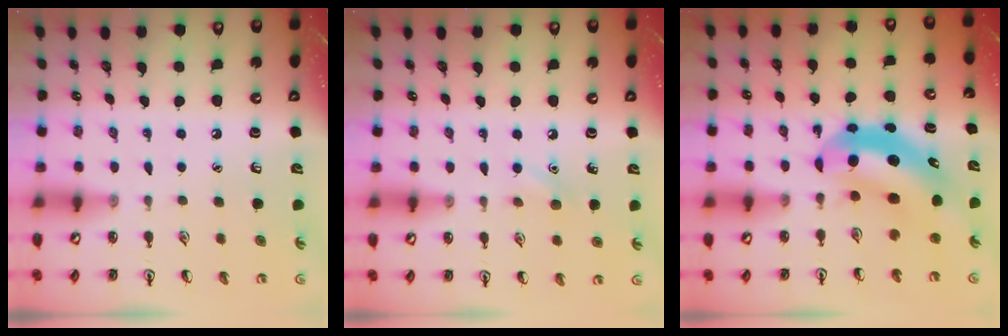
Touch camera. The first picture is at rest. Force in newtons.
{"total": 5.9, "press": 5.6, "slide": 1.7}
{"total": 6.6, "press": 6.3, "slide": 2.1}